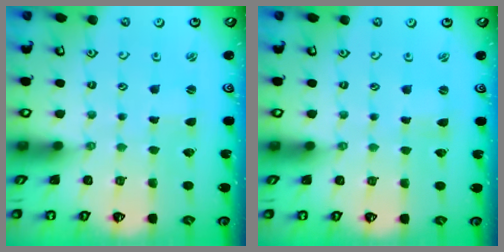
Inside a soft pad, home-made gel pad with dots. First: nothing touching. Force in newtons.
{"total": 0.0}